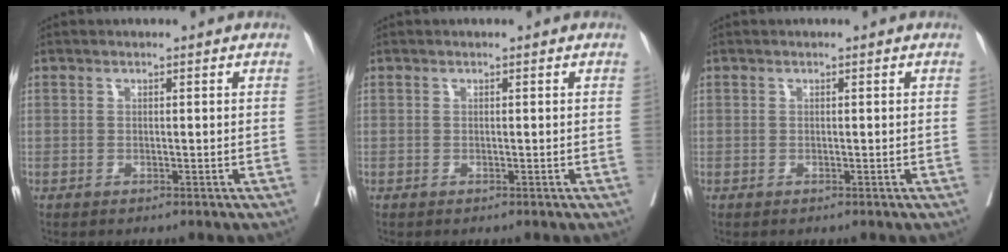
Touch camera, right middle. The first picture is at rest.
{"total": 0.0}
{"total": 0.0}